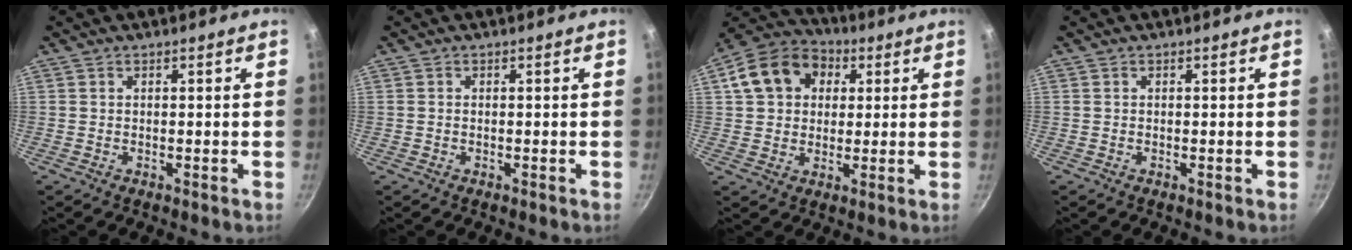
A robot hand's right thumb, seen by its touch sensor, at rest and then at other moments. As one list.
[{"total": 0.0}, {"total": 14.0, "force": [3.8, 11.1, 7.6], "torque": [-0.110, 0.026, 0.047]}, {"total": 0.0}]